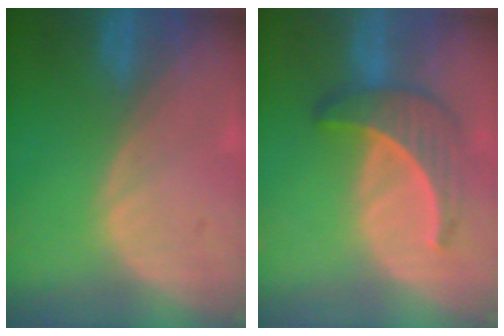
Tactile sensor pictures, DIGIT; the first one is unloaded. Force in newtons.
{"total": 6.3, "press": 6.1, "slide": 1.6}